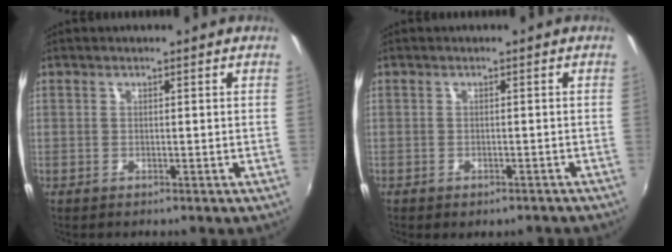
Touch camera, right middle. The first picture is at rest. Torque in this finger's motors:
{"motor_torque": [1.07, -1.07, 0.17, 0.04]}